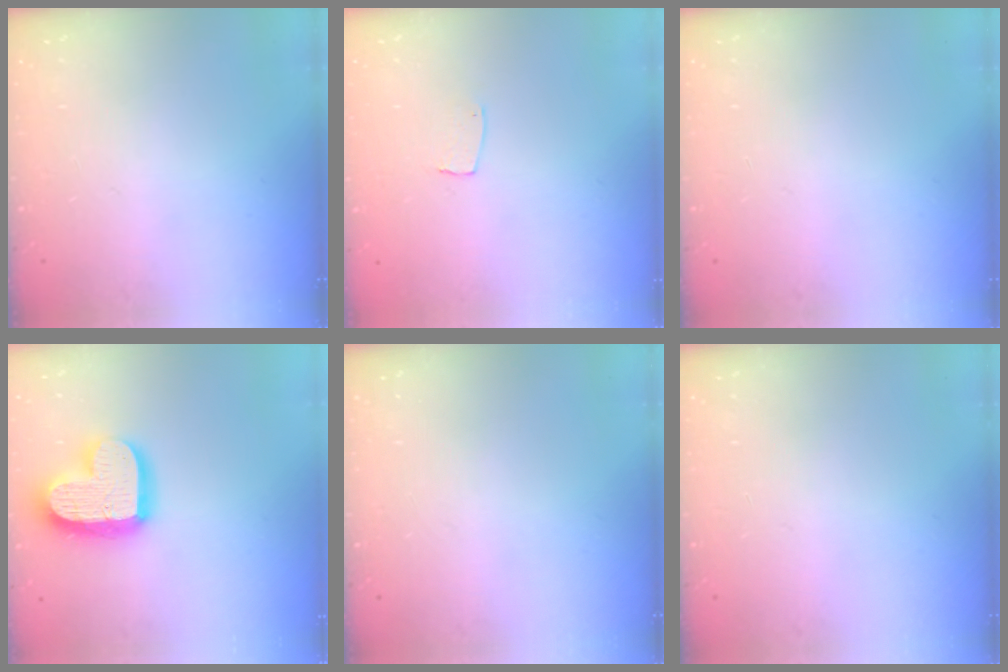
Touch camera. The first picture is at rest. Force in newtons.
{"total": 4.3, "press": 4.3, "slide": 0.2}
{"total": 0.0}
{"total": 17.7, "press": 17.6, "slide": 1.3}
{"total": 0.0}
{"total": 0.0}